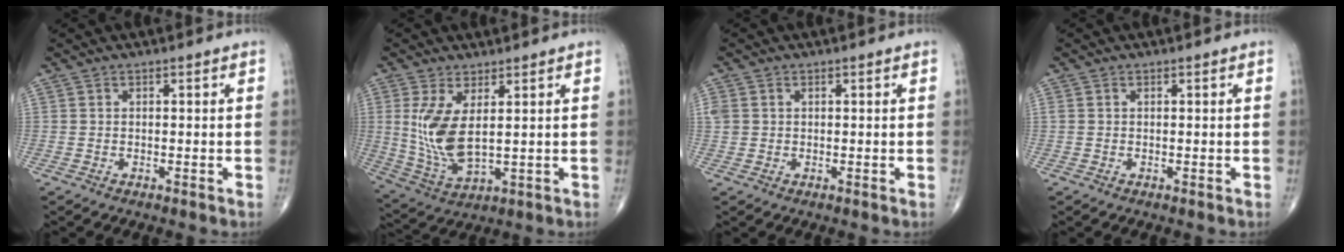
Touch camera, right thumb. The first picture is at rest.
{"total": 10.0, "force": [1.9, 4.1, 8.9], "torque": [-0.191, -0.023, 0.052]}
{"total": 2.6, "force": [0.4, 2.3, 1.2], "torque": [-0.032, 0.007, 0.013]}
{"total": 0.5, "force": [0.1, 0.4, 0.3], "torque": [-0.009, 0.009, 0.006]}